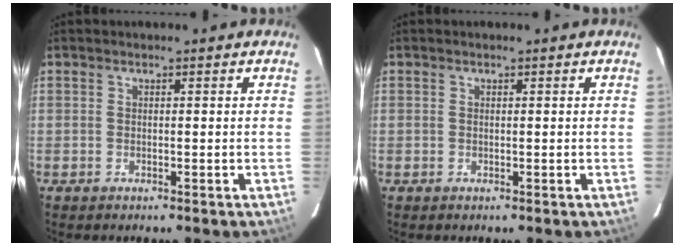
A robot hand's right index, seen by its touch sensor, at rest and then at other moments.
{"total": 0.0}